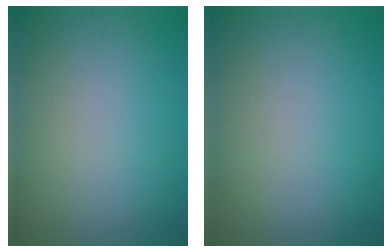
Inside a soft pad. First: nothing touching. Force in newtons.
{"total": 0.0}